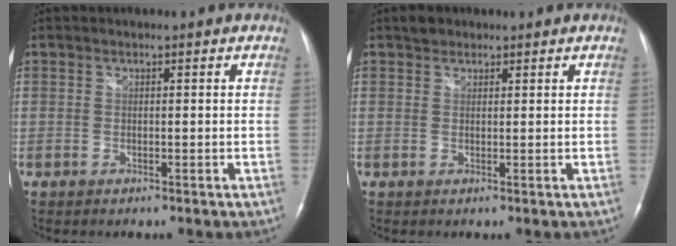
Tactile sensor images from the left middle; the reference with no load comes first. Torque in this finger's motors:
{"motor_torque": [0.13, -0.11, -0.02, 0.01]}